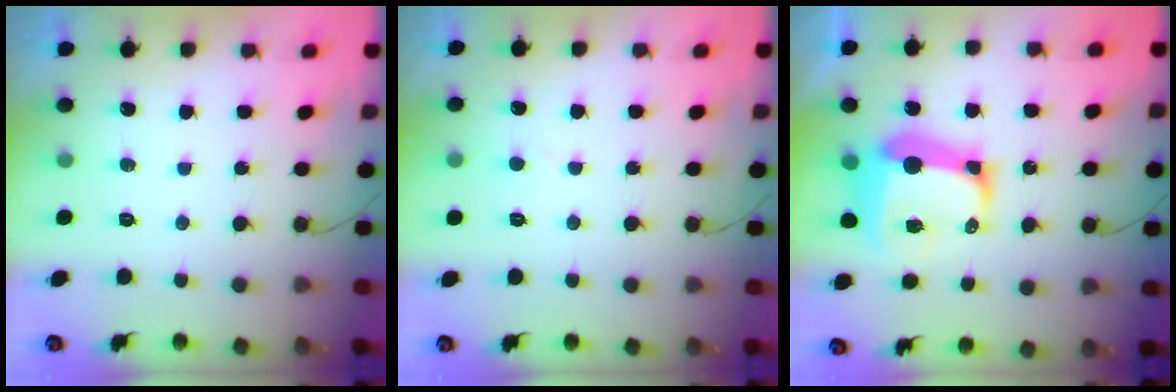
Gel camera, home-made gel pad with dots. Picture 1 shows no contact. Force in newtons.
{"total": 2.5, "press": 2.5, "slide": 0.2}
{"total": 14.4, "press": 14.3, "slide": 1.9}